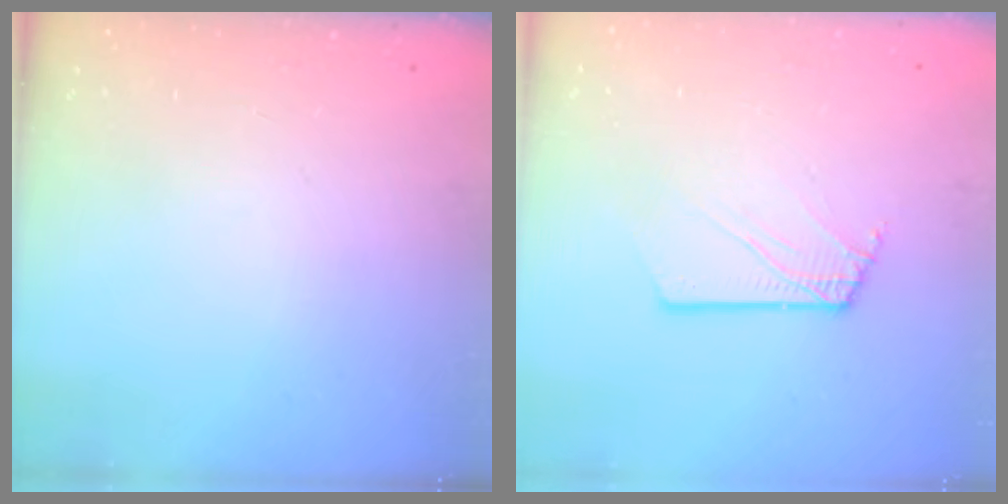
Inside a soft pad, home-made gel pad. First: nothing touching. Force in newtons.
{"total": 2.6, "press": 2.6, "slide": 0.3}